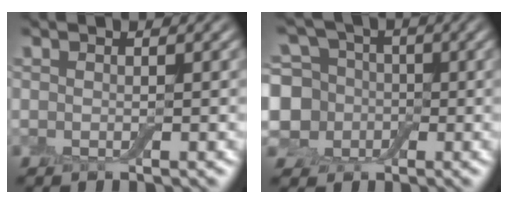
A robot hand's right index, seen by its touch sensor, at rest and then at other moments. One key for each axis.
{"total": 7.1, "fx": -0.5, "fy": 6.2, "fz": 3.4, "tx": -0.075, "ty": 0.002, "tz": -0.029}